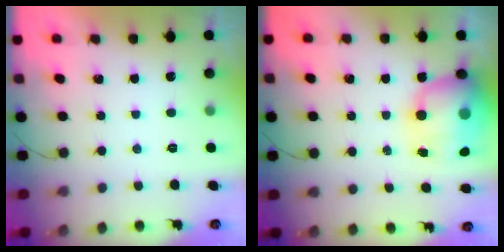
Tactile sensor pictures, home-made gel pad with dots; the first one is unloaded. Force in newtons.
{"total": 15.2, "press": 14.7, "slide": 3.7}